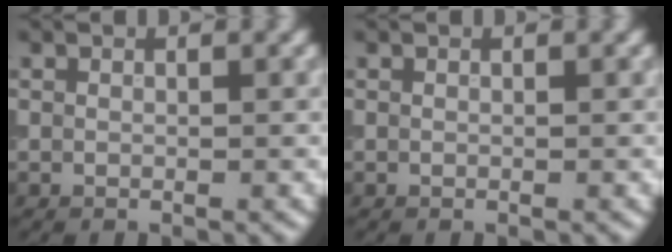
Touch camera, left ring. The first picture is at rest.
{"total": 0.0}